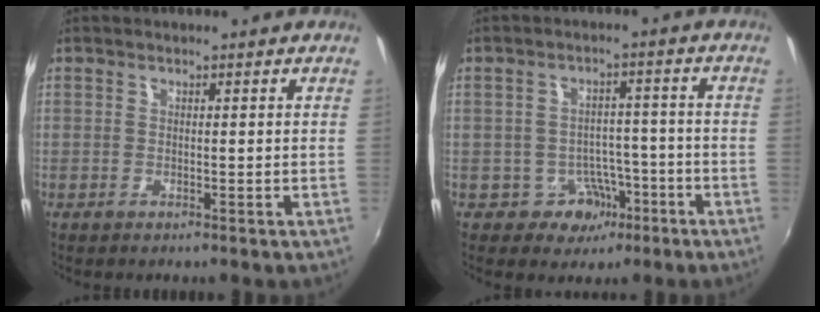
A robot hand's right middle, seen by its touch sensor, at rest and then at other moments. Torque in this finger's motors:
{"motor_torque": [-0.22, -0.05, -0.04, 0.00]}